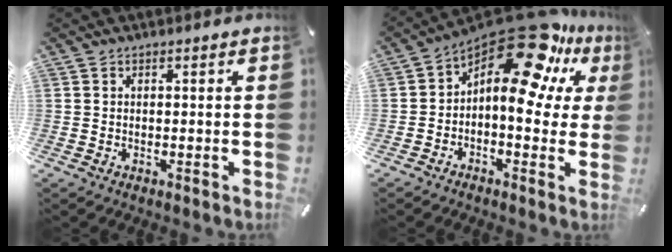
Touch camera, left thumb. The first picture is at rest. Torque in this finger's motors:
{"motor_torque": [2.27, 2.74, 0.86, 0.42, 0.12]}